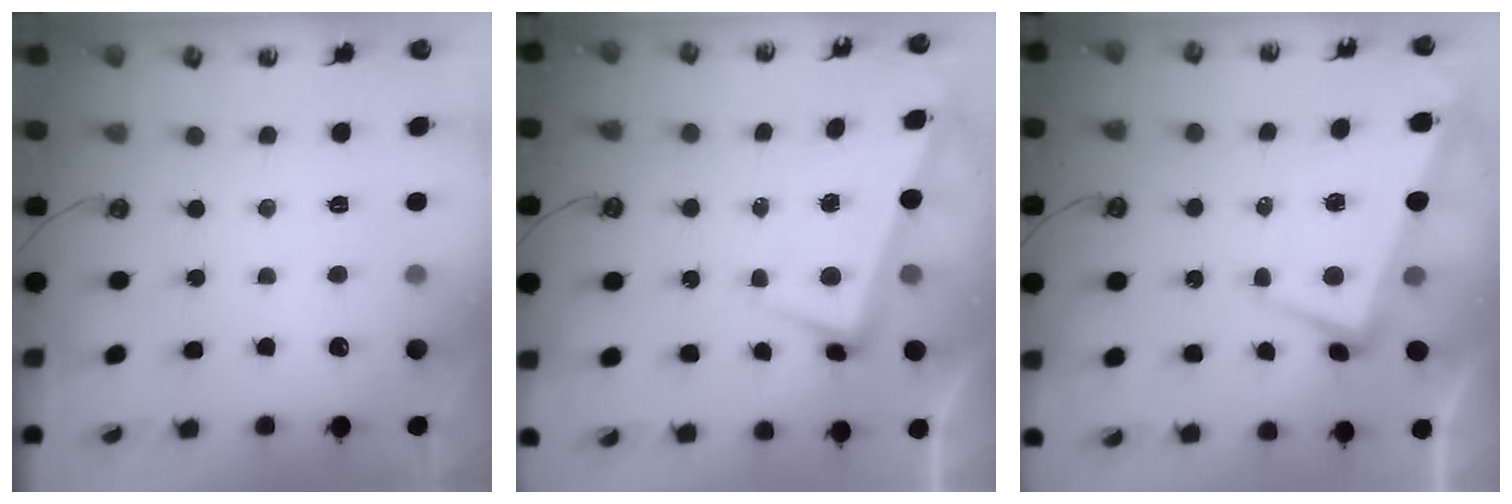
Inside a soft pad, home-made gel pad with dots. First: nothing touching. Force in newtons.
{"total": 2.0, "press": 1.6, "slide": 1.1}
{"total": 1.6, "press": 1.3, "slide": 0.9}